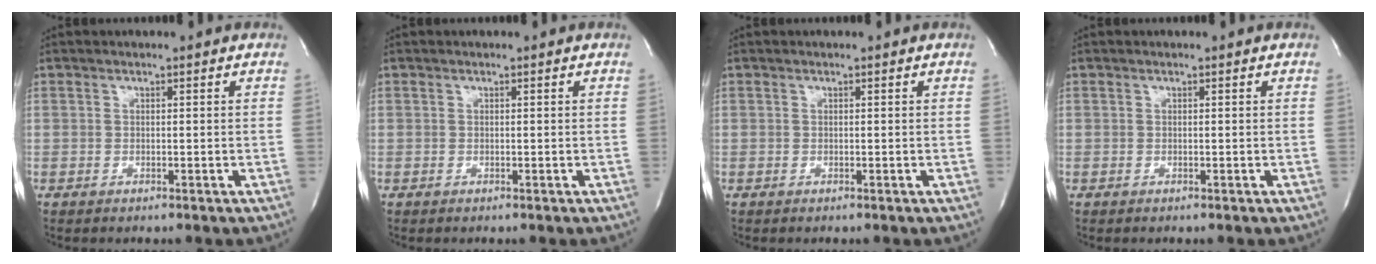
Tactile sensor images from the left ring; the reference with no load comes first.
{"total": 0.0}
{"total": 0.0}
{"total": 0.0}